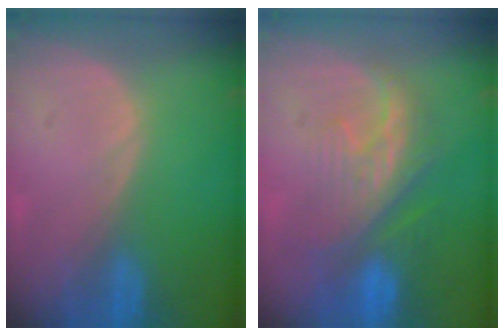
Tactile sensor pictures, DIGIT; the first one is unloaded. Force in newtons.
{"total": 9.0, "press": 8.5, "slide": 3.0}